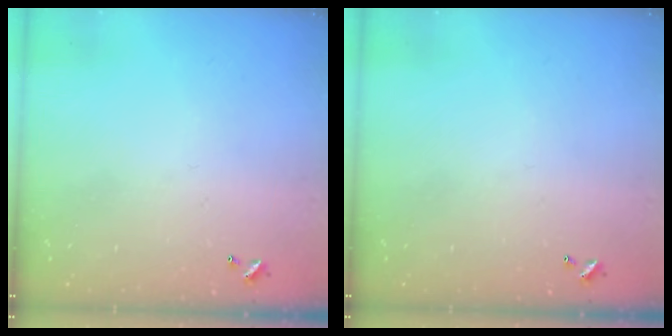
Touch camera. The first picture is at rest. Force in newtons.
{"total": 0.0}